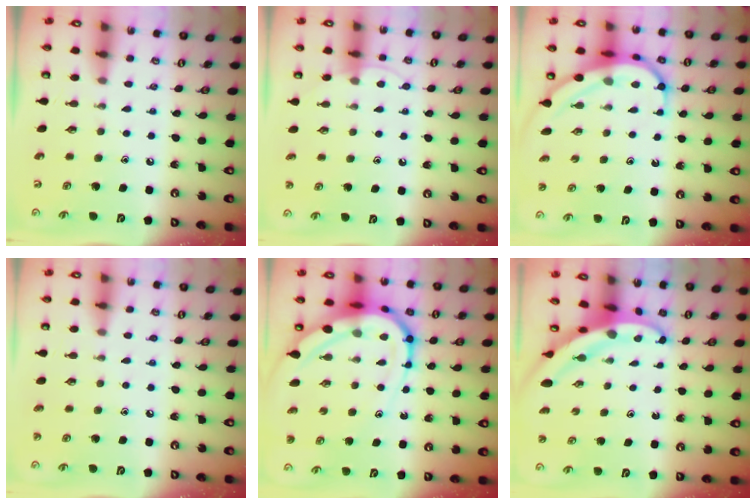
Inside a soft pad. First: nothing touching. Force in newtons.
{"total": 4.8, "press": 4.8, "slide": 0.6}
{"total": 8.4, "press": 8.3, "slide": 0.7}
{"total": 4.8, "press": 4.7, "slide": 0.9}
{"total": 16.0, "press": 15.9, "slide": 1.7}
{"total": 4.6, "press": 4.6, "slide": 0.4}